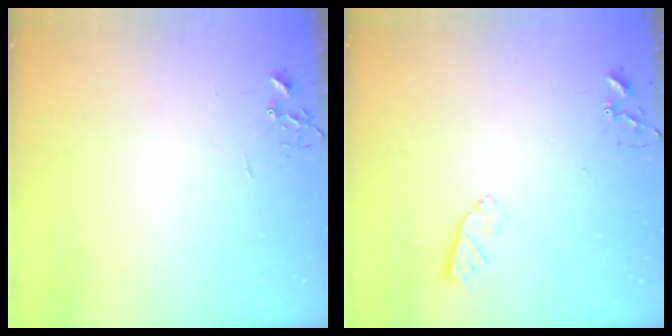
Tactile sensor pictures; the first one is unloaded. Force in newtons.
{"total": 4.9, "press": 4.8, "slide": 0.6}